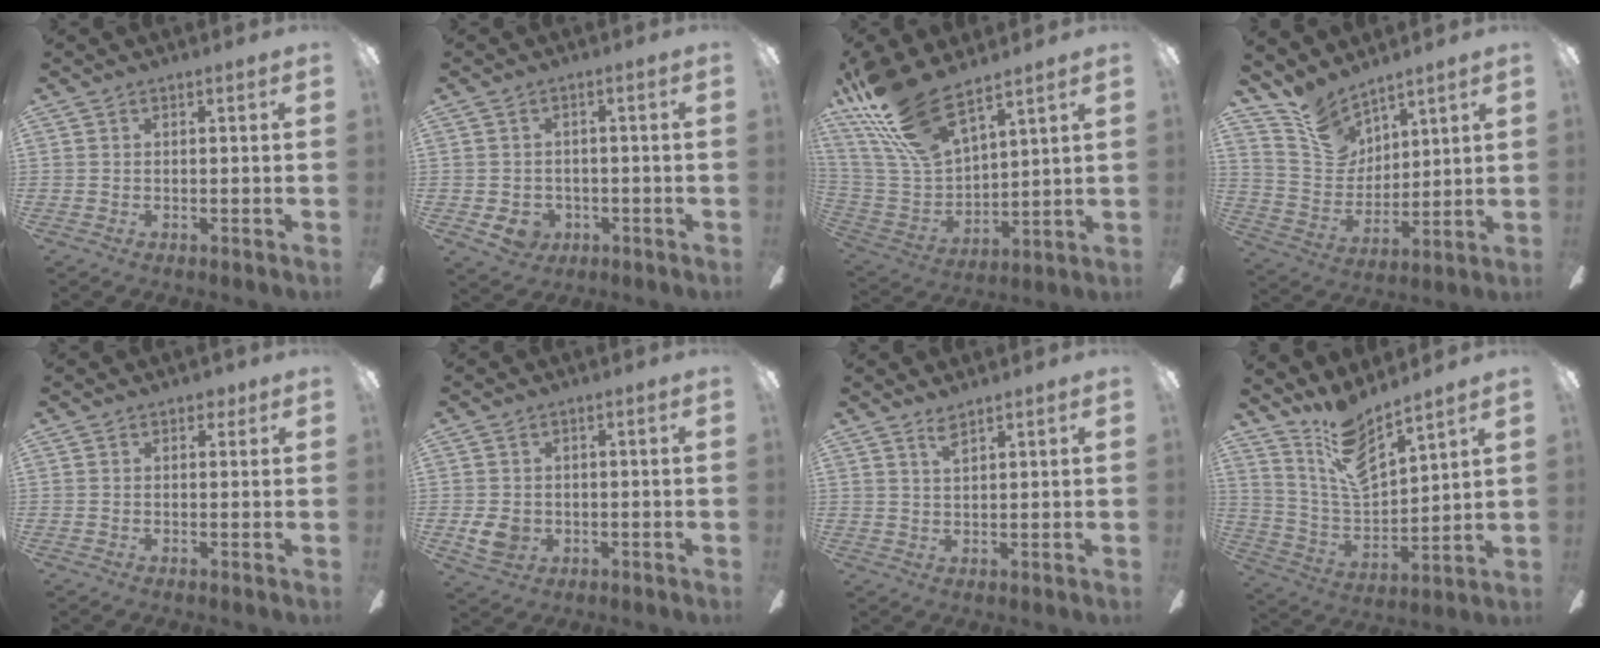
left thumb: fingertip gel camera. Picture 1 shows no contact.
{"total": 4.3, "force": [-1.5, 3.7, 1.7], "torque": [-0.052, 0.005, -0.027]}
{"total": 18.9, "force": [14.3, 6.4, 10.6], "torque": [-0.253, -0.083, 0.258]}
{"total": 11.8, "force": [9.6, 6.2, 2.6], "torque": [-0.075, -0.058, 0.191]}
{"total": 1.8, "force": [0.9, 1.3, 0.8], "torque": [0.001, -0.002, 0.014]}
{"total": 5.1, "force": [-0.5, 4.3, 2.7], "torque": [-0.053, -0.003, -0.011]}
{"total": 2.9, "force": [2.4, 0.5, 1.6], "torque": [-0.037, 0.000, 0.044]}
{"total": 12.8, "force": [10.3, 3.8, 6.5], "torque": [-0.144, -0.061, 0.190]}